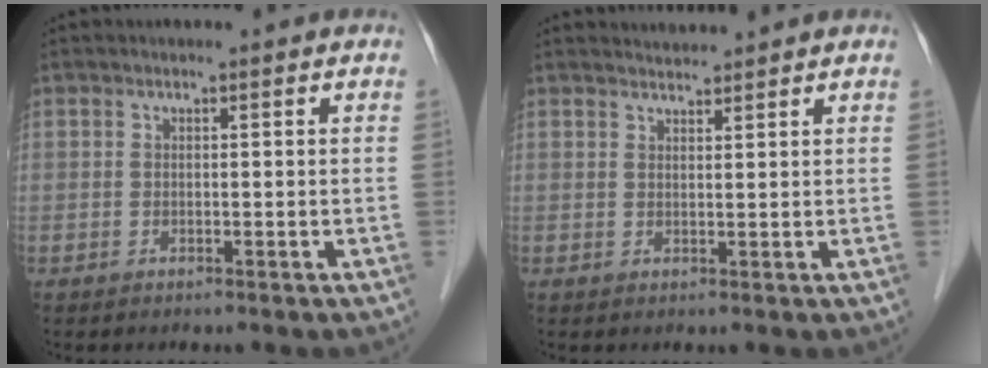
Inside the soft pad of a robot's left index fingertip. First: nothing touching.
{"total": 1.9, "force": [1.9, -0.1, -0.3], "torque": [-0.004, 0.011, 0.038]}